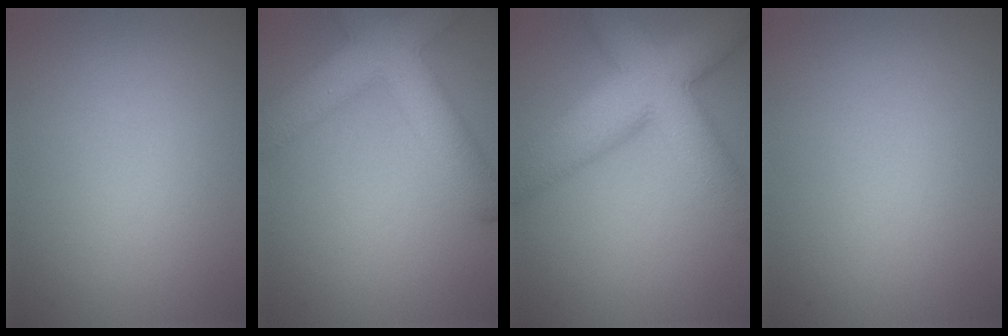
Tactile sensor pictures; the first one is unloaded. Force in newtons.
{"total": 8.6, "press": 8.6, "slide": 0.4}
{"total": 10.2, "press": 10.2, "slide": 0.5}
{"total": 0.0}